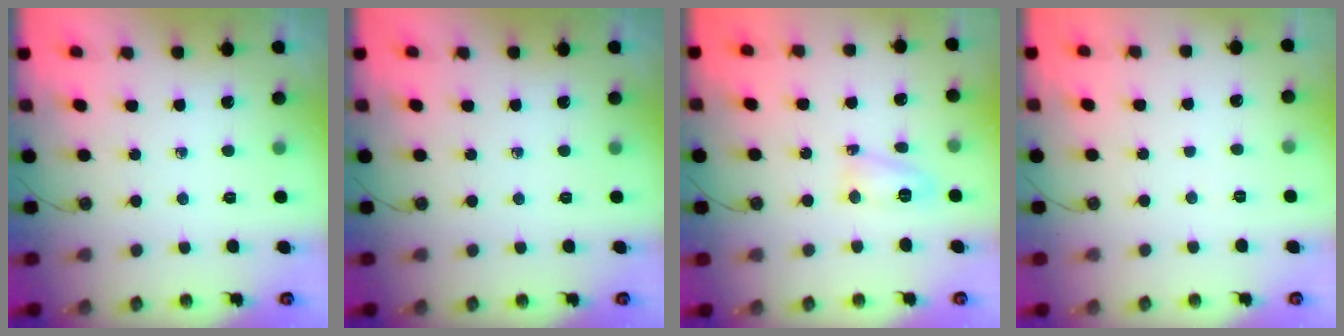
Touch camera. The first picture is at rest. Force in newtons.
{"total": 0.0}
{"total": 8.9, "press": 5.8, "slide": 6.8}
{"total": 13.1, "press": 2.6, "slide": 12.8}